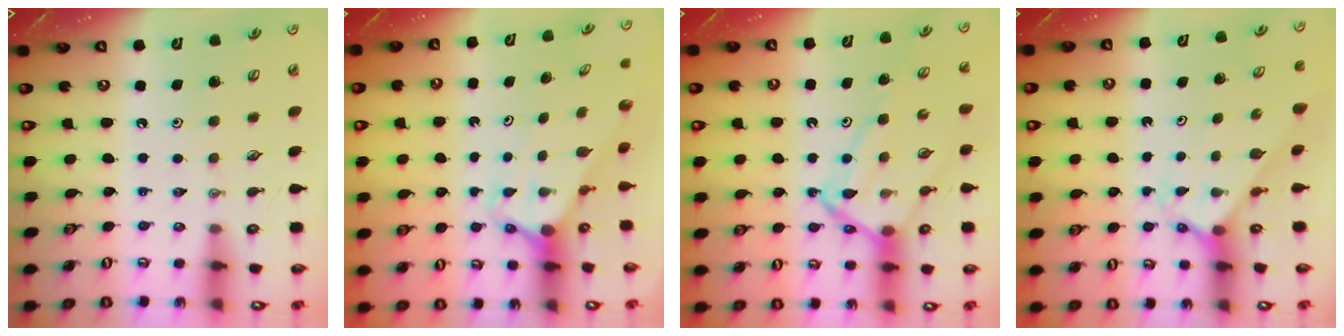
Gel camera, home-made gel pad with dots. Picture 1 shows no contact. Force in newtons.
{"total": 2.6, "press": 2.6, "slide": 0.0}
{"total": 11.4, "press": 11.4, "slide": 1.2}
{"total": 2.3, "press": 2.3, "slide": 0.2}